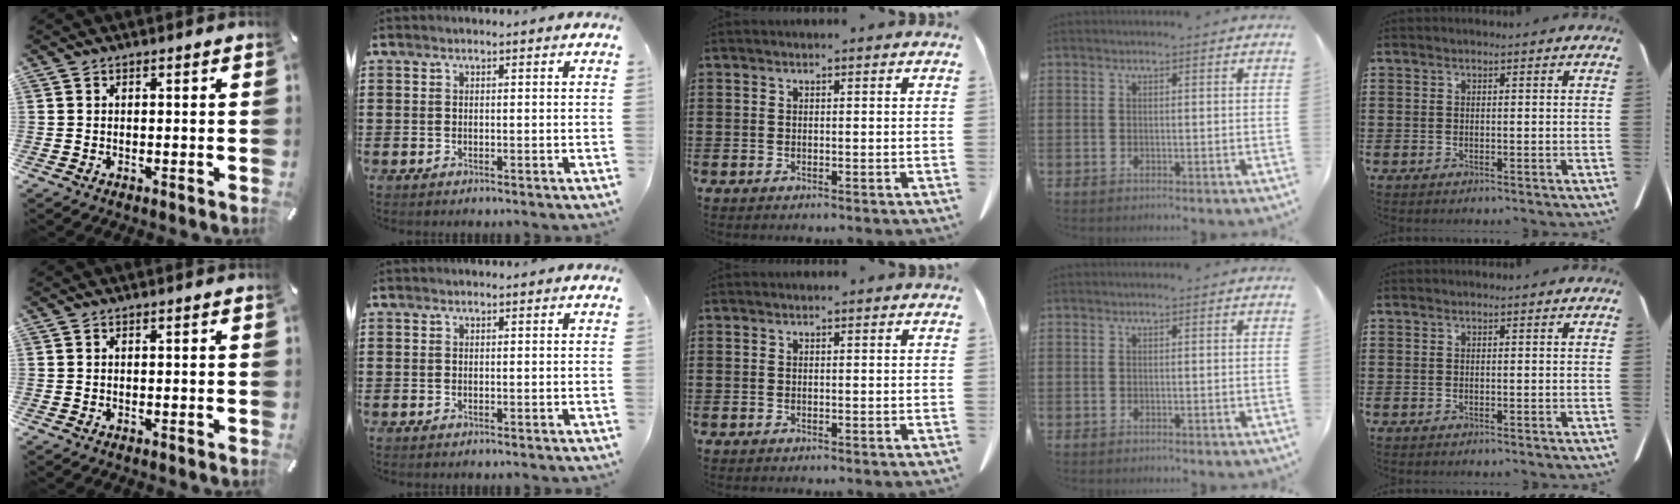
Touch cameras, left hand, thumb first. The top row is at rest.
{}